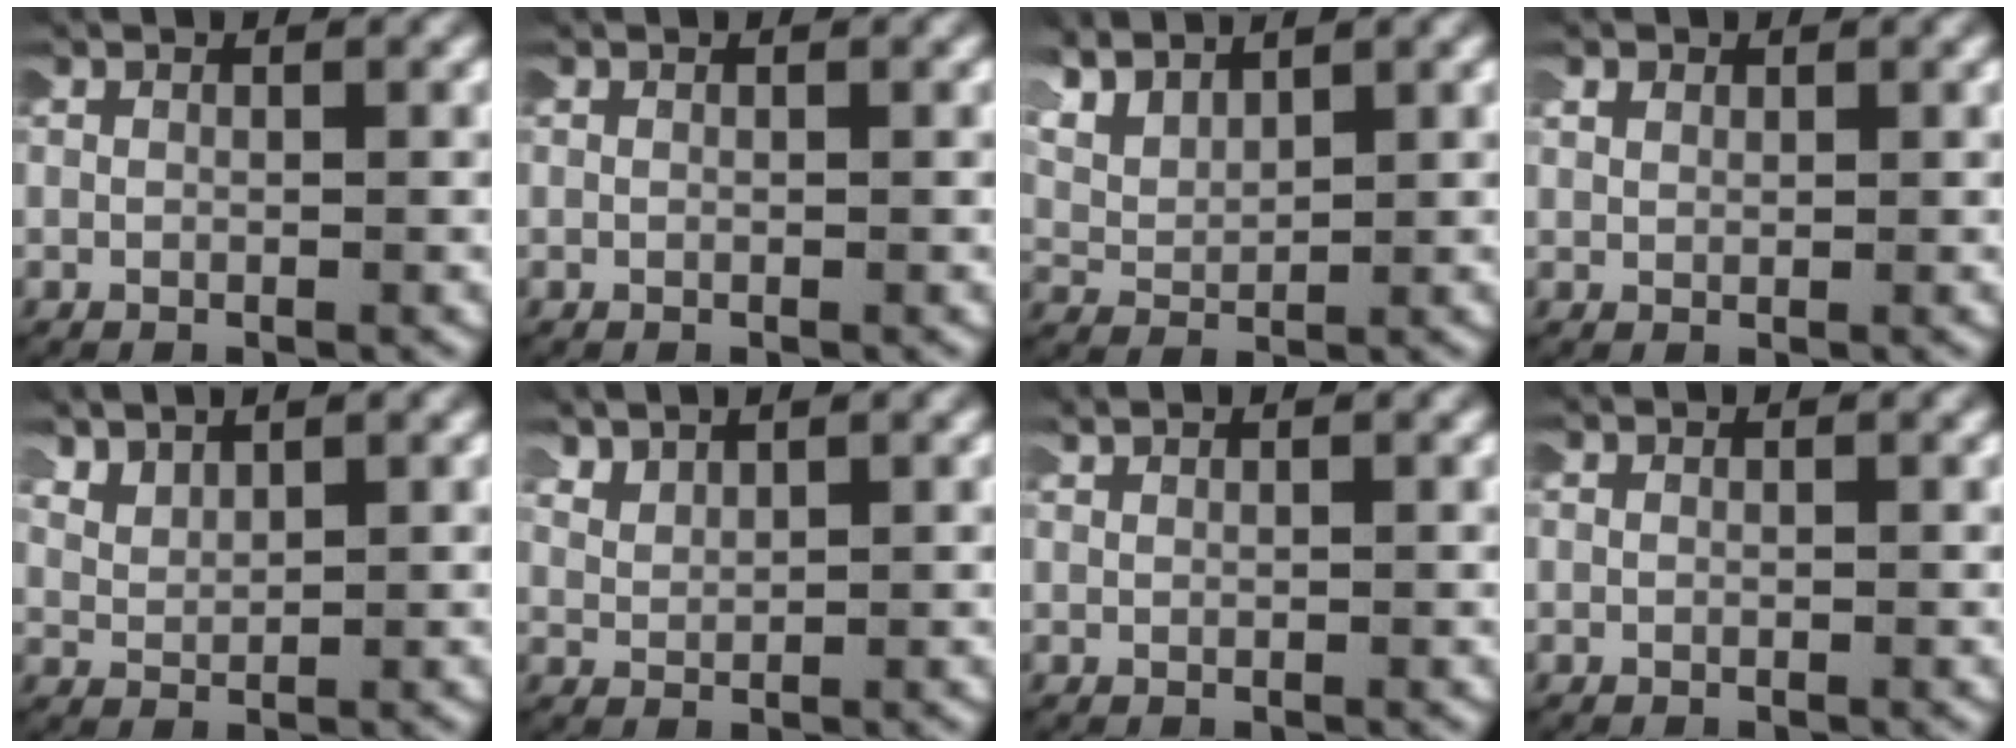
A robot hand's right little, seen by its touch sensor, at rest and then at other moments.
{"total": 0.0}
{"total": 4.6, "force": [3.0, 2.7, 2.2], "torque": [-0.054, 0.003, 0.055]}
{"total": 0.8, "force": [0.7, 0.3, 0.2], "torque": [-0.009, -0.002, 0.017]}
{"total": 2.1, "force": [1.9, 0.6, 0.5], "torque": [-0.018, -0.005, 0.042]}
{"total": 1.8, "force": [1.7, 0.4, 0.4], "torque": [-0.015, -0.003, 0.038]}
{"total": 0.6, "force": [0.5, -0.3, -0.1], "torque": [0.001, -0.002, 0.011]}
{"total": 0.0}